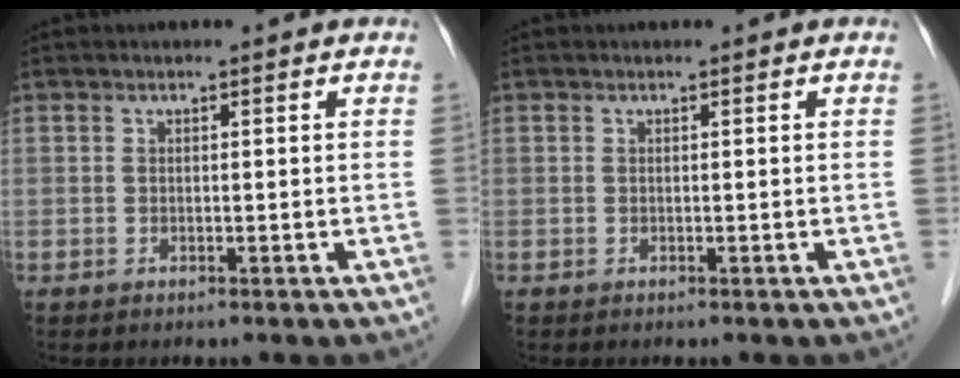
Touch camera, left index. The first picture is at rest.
{"total": 0.0}